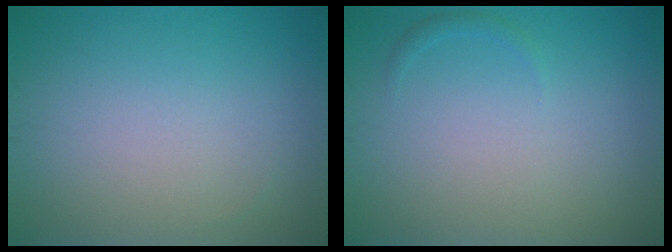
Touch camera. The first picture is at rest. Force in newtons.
{"total": 0.6, "press": 0.6, "slide": 0.0}